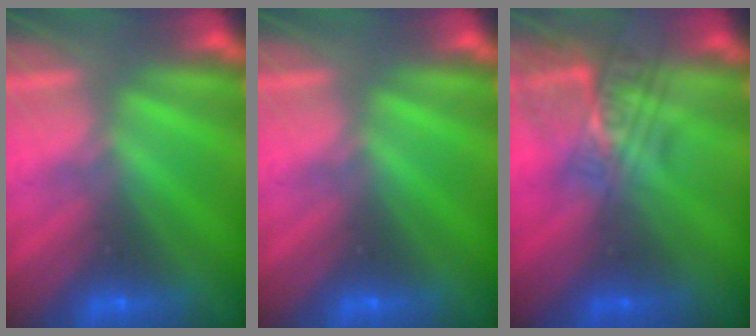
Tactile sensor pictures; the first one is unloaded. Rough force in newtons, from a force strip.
{"total": 0.0}
{"total": 2.4}